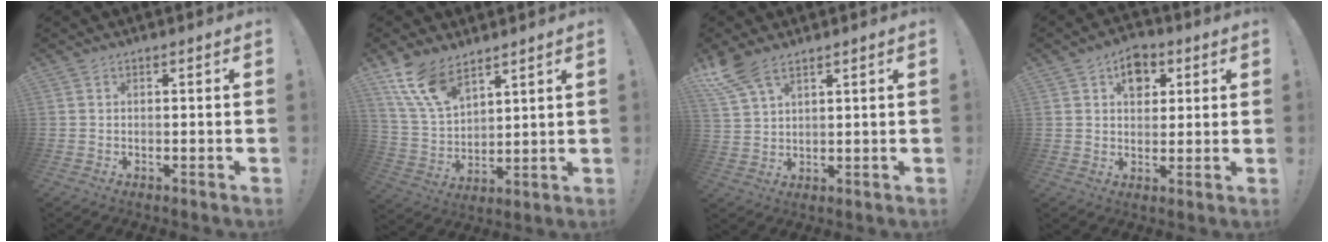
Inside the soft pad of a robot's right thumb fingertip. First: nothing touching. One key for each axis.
{"total": 12.9, "fx": 9.1, "fy": 6.2, "fz": 6.7, "tx": -0.142, "ty": -0.042, "tz": 0.179}
{"total": 7.9, "fx": 5.9, "fy": 2.9, "fz": 4.4, "tx": -0.088, "ty": -0.025, "tz": 0.114}
{"total": 7.6, "fx": 2.8, "fy": 5.8, "fz": 4.1, "tx": -0.051, "ty": 0.000, "tz": 0.050}